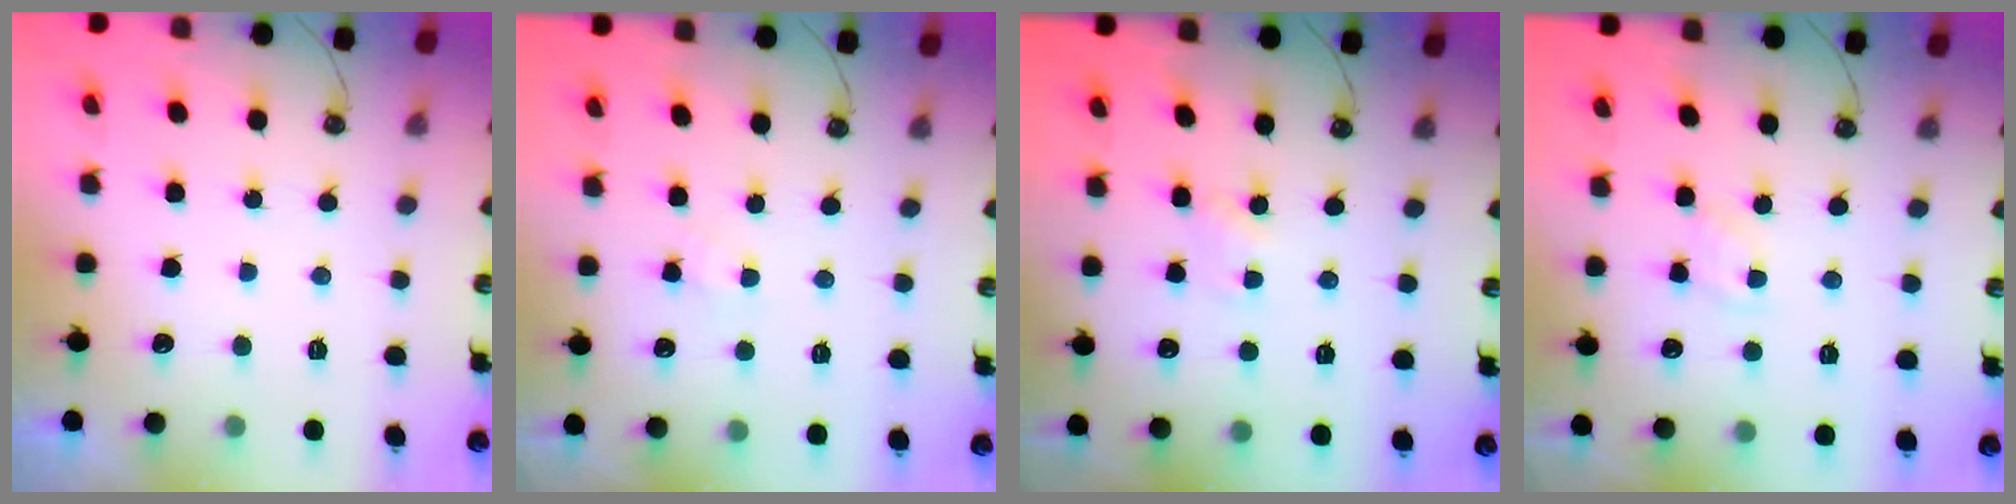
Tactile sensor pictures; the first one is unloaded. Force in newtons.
{"total": 4.2, "press": 4.2, "slide": 0.6}
{"total": 2.3, "press": 2.3, "slide": 0.3}
{"total": 5.0, "press": 5.0, "slide": 0.7}